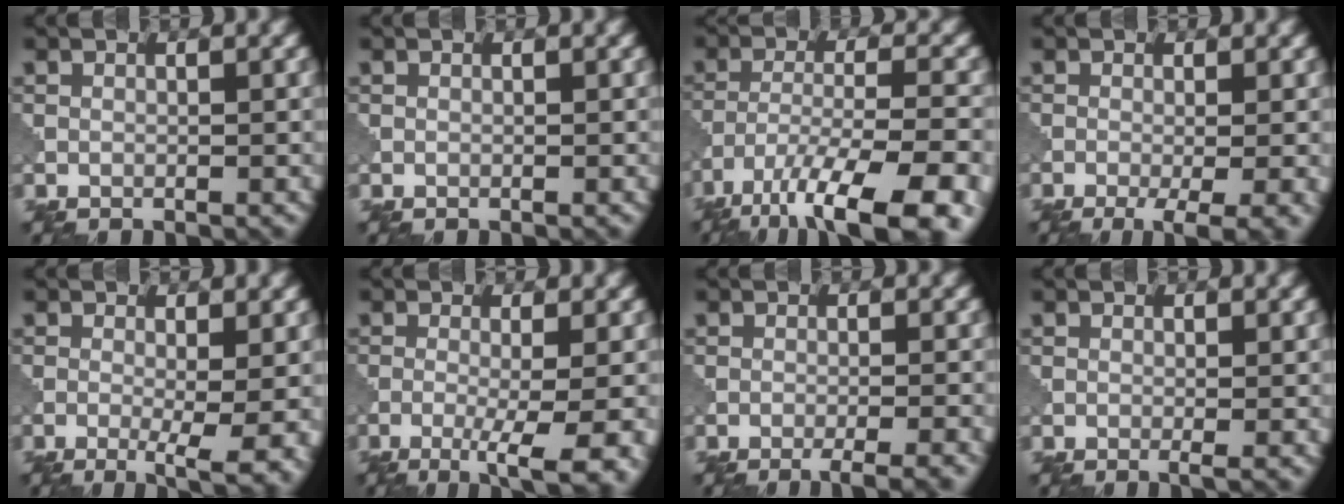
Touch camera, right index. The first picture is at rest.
{"total": 0.0}
{"total": 13.3, "force": [-9.5, 3.9, 8.5], "torque": [-0.157, -0.033, -0.136]}
{"total": 5.1, "force": [-2.0, 1.4, 4.5], "torque": [-0.067, -0.009, -0.028]}
{"total": 5.9, "force": [-1.4, 1.4, 5.5], "torque": [-0.082, -0.015, -0.017]}
{"total": 7.3, "force": [-2.8, 1.8, 6.4], "torque": [-0.085, -0.010, -0.041]}
{"total": 3.6, "force": [-2.1, 0.7, 2.9], "torque": [-0.031, 0.004, -0.035]}
{"total": 1.1, "force": [-0.2, 0.1, 1.0], "torque": [-0.017, -0.008, -0.006]}